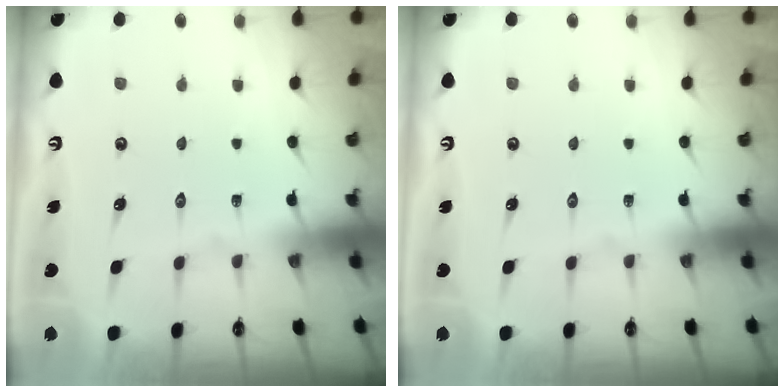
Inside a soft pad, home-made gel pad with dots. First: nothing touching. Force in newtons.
{"total": 0.0}